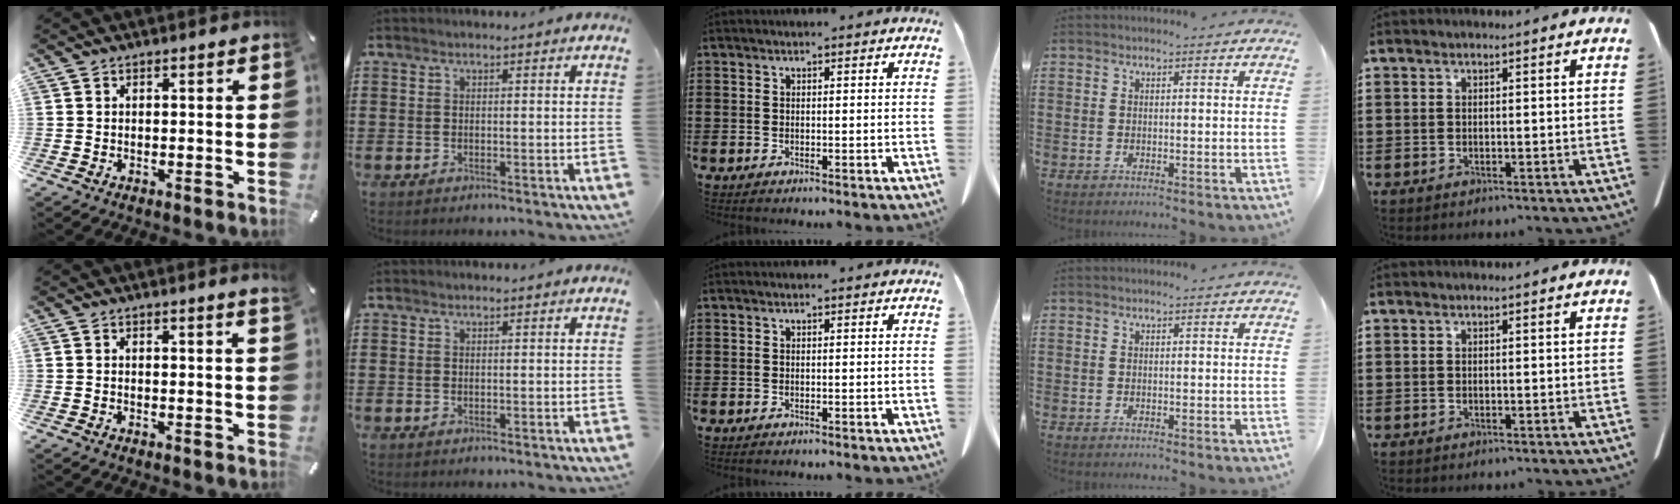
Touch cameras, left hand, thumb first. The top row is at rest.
{"thumb": {"total": 0.7, "force": [0.4, -0.2, 0.6], "torque": [-0.010, -0.002, 0.007]}}